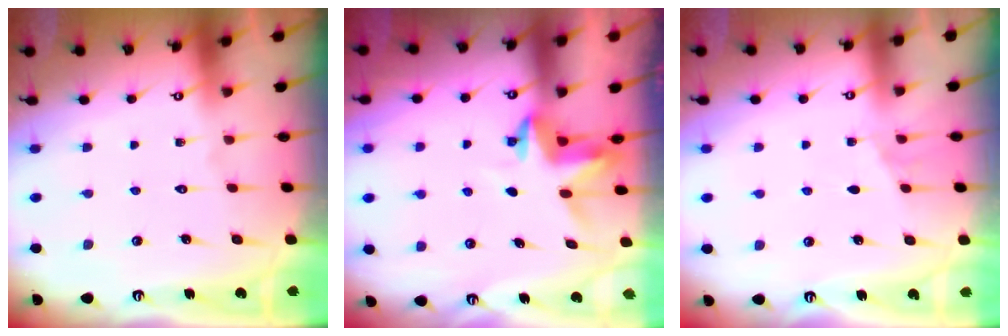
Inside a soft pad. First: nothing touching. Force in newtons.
{"total": 4.0, "press": 4.0, "slide": 0.3}
{"total": 4.7, "press": 4.0, "slide": 2.5}